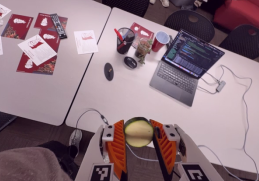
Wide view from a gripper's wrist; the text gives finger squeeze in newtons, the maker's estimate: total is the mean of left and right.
{"total": 11.5, "left": 11.5, "right": 11.6}